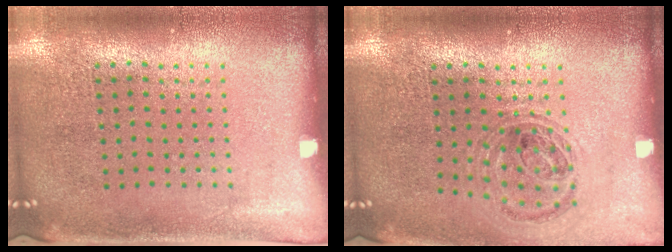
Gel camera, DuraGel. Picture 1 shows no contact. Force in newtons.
{"total": 1.0, "press": 1.0, "slide": 0.1}